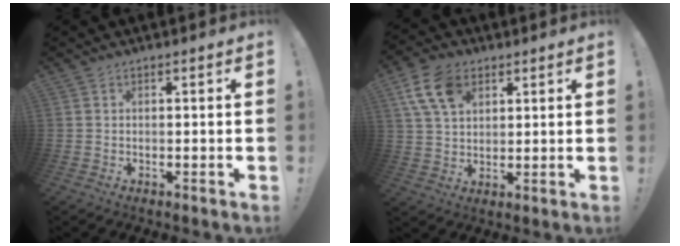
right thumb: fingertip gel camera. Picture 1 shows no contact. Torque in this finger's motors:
{"motor_torque": [0.06, 0.07, 0.14, 0.07, 0.01]}